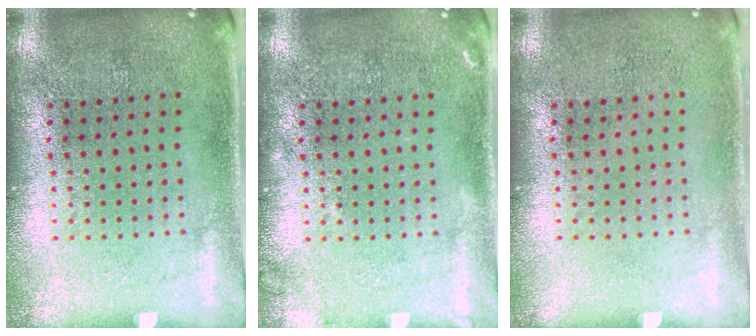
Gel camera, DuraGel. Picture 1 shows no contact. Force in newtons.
{"total": 1.0, "press": 1.0, "slide": 0.3}
{"total": 0.0}